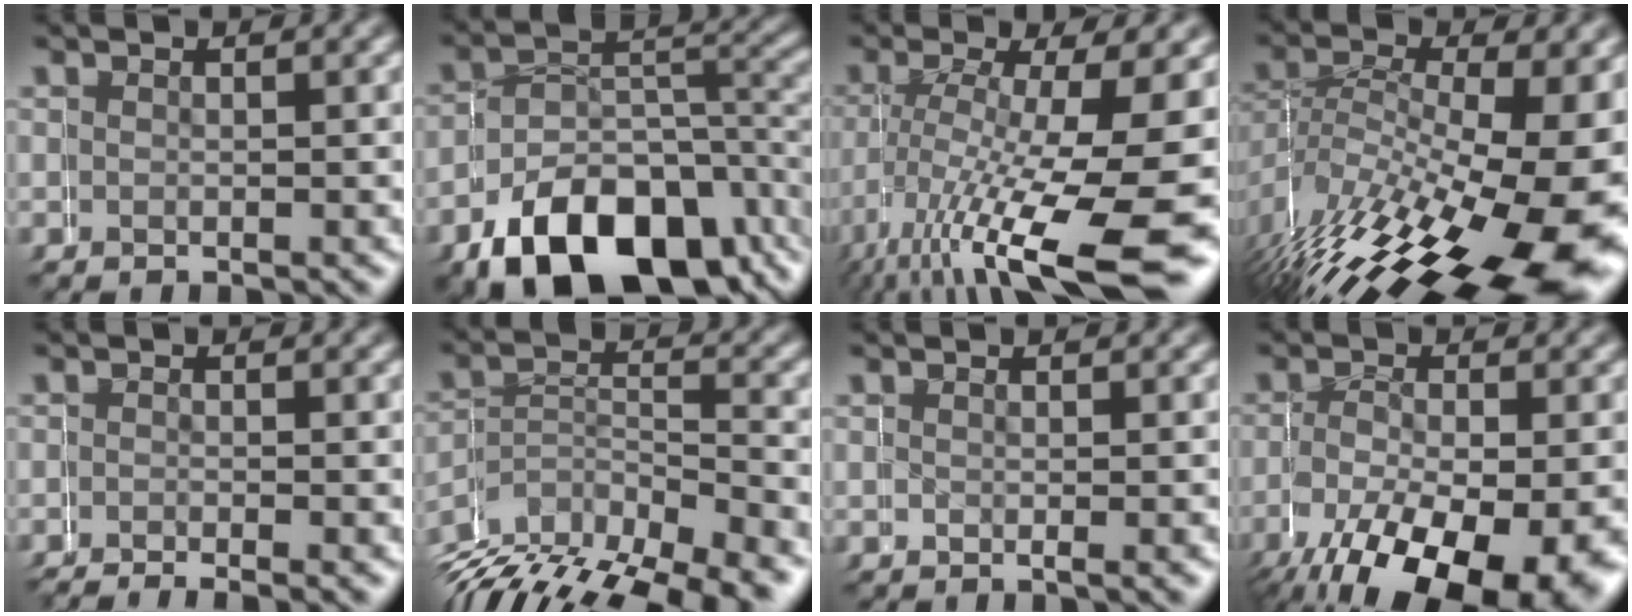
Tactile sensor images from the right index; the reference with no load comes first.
{"total": 8.7, "force": [-5.5, 4.7, 4.9], "torque": [-0.054, -0.014, -0.083]}
{"total": 8.9, "force": [-4.2, 2.3, 7.5], "torque": [-0.123, -0.035, -0.039]}
{"total": 13.1, "force": [-3.9, 6.7, 10.5], "torque": [-0.165, -0.029, -0.032]}
{"total": 2.7, "force": [-2.5, 0.3, 1.0], "torque": [-0.008, -0.007, -0.035]}
{"total": 7.9, "force": [-5.3, 4.5, 3.8], "torque": [-0.056, -0.013, -0.081]}
{"total": 0.8, "force": [0.7, -0.3, 0.0], "torque": [0.003, 0.002, 0.013]}
{"total": 9.1, "force": [-3.8, 5.0, 6.6], "torque": [-0.124, -0.038, -0.035]}